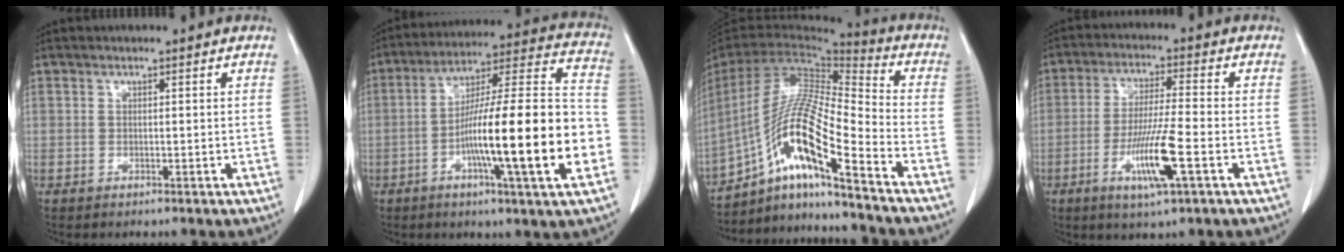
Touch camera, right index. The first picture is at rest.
{"total": 21.5, "force": [-5.8, 0.8, 20.7], "torque": [-0.303, 0.005, -0.093]}
{"total": 17.0, "force": [-10.5, 0.7, 13.4], "torque": [-0.274, -0.001, -0.196]}
{"total": 9.8, "force": [-3.6, 0.2, 9.1], "torque": [-0.175, -0.016, -0.067]}